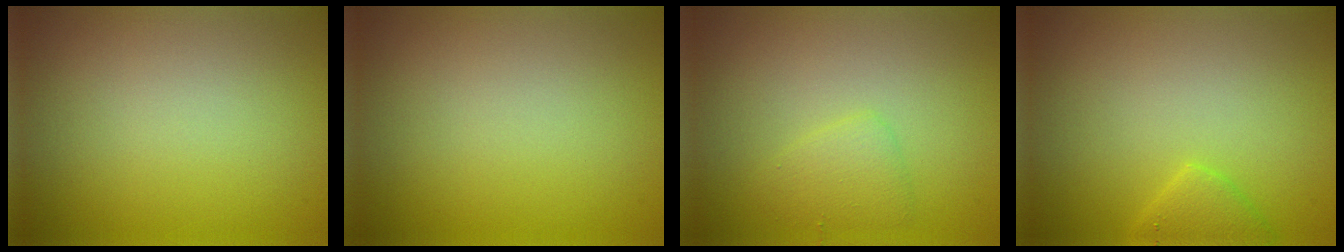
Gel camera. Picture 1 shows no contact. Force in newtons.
{"total": 0.0}
{"total": 1.8, "press": 1.8, "slide": 0.1}
{"total": 1.9, "press": 1.9, "slide": 0.1}